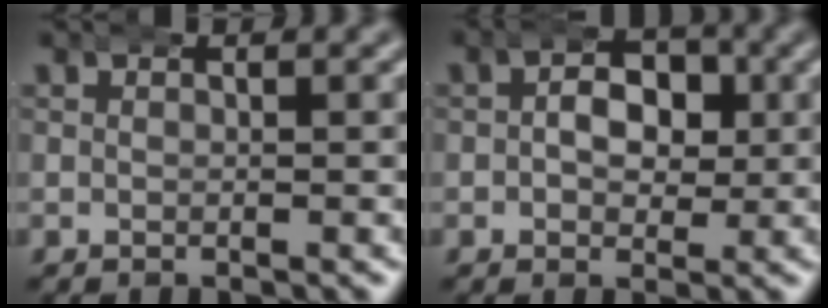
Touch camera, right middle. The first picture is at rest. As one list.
[{"total": 4.1, "force": [0.3, 3.0, 2.9], "torque": [-0.028, 0.002, -0.001]}]